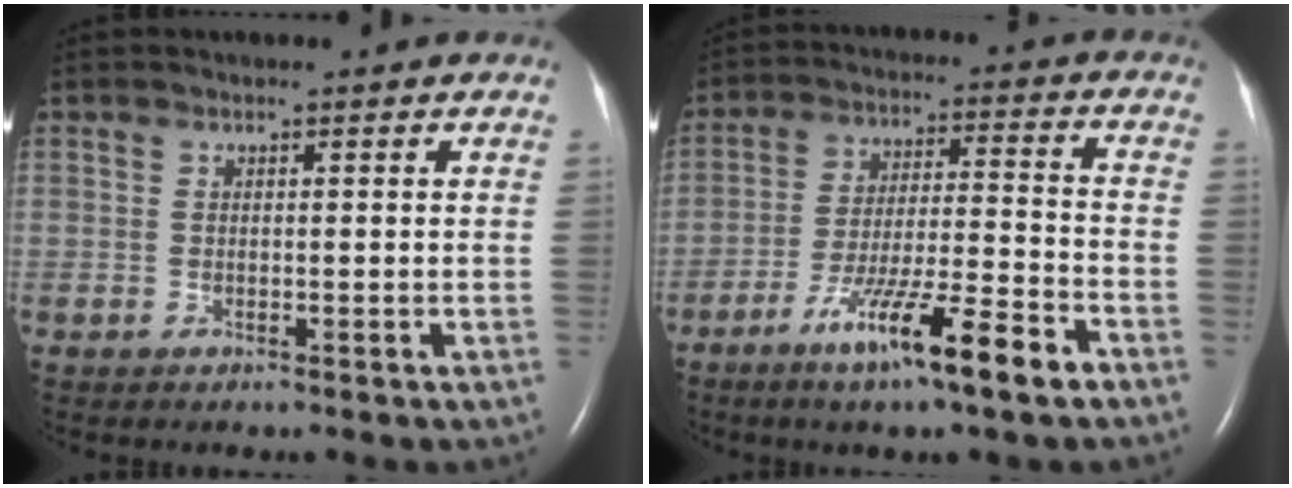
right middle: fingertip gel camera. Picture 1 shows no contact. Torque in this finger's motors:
{"motor_torque": [1.21, -0.92, 0.26, 0.17]}